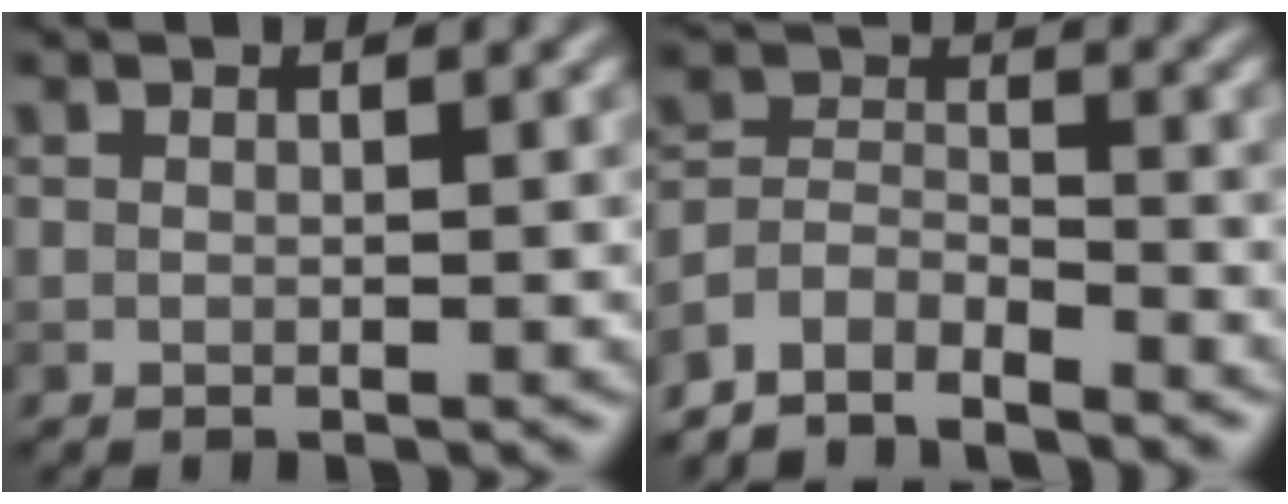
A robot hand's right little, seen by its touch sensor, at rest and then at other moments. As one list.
[{"total": 5.0, "force": [-4.5, 1.7, 1.3], "torque": [-0.019, -0.001, -0.094]}]